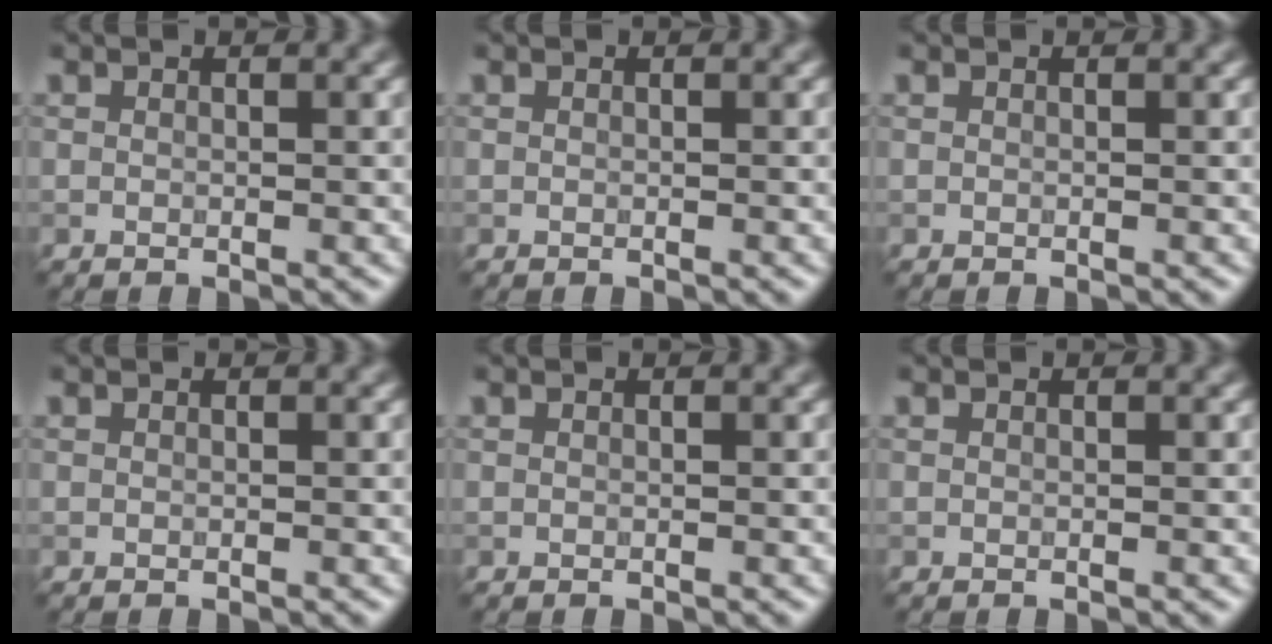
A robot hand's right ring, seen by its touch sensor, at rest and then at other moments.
{"total": 0.0}
{"total": 0.0}
{"total": 0.0}
{"total": 0.0}
{"total": 0.0}